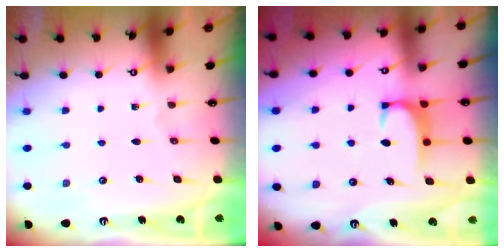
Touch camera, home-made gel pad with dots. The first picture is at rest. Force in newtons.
{"total": 2.0, "press": 1.9, "slide": 0.5}